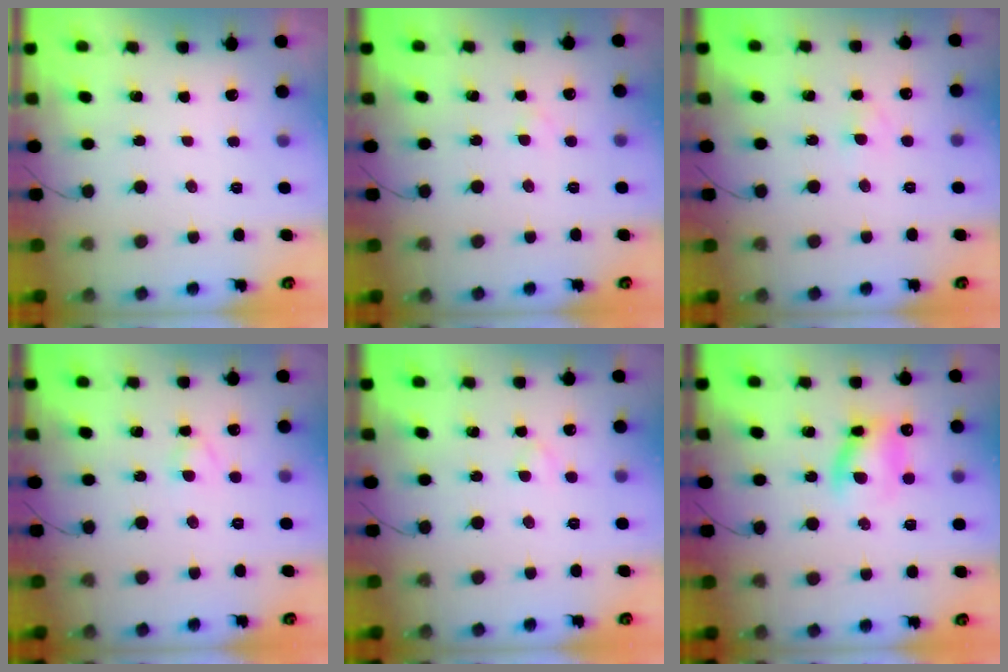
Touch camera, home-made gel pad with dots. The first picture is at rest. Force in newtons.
{"total": 1.2, "press": 1.0, "slide": 0.6}
{"total": 2.1, "press": 1.9, "slide": 0.9}
{"total": 2.4, "press": 2.2, "slide": 1.0}
{"total": 2.3, "press": 2.1, "slide": 0.9}
{"total": 10.6, "press": 10.3, "slide": 2.3}